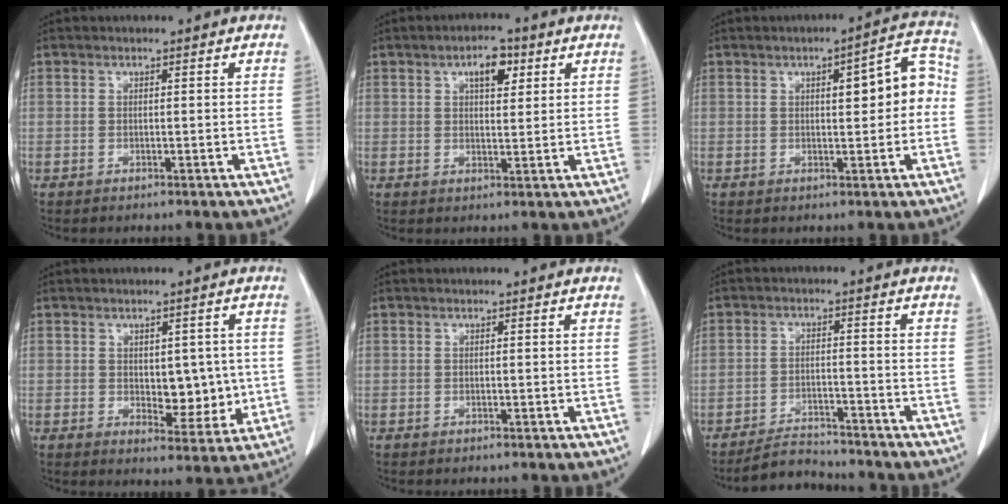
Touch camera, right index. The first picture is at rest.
{"total": 4.8, "force": [2.3, 2.0, 3.7], "torque": [-0.060, 0.005, 0.035]}
{"total": 7.2, "force": [0.6, 2.2, 6.8], "torque": [-0.084, 0.030, 0.006]}
{"total": 6.4, "force": [-0.1, 3.5, 5.4], "torque": [-0.060, -0.003, 0.012]}
{"total": 0.0}
{"total": 5.0, "force": [-4.9, 0.9, 0.2], "torque": [-0.008, -0.007, -0.082]}